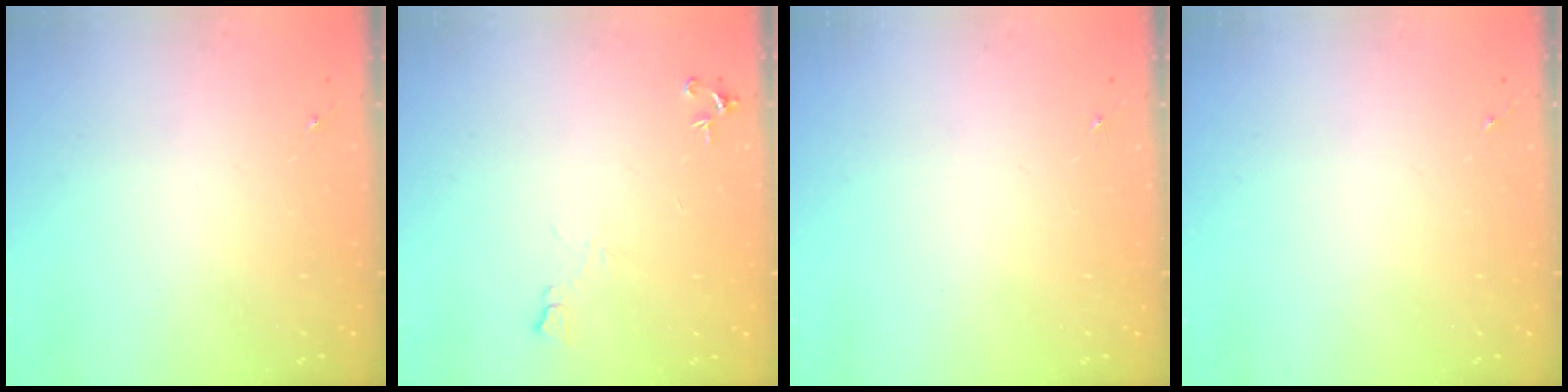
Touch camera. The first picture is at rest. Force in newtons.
{"total": 5.9, "press": 5.8, "slide": 1.0}
{"total": 0.0}
{"total": 0.0}